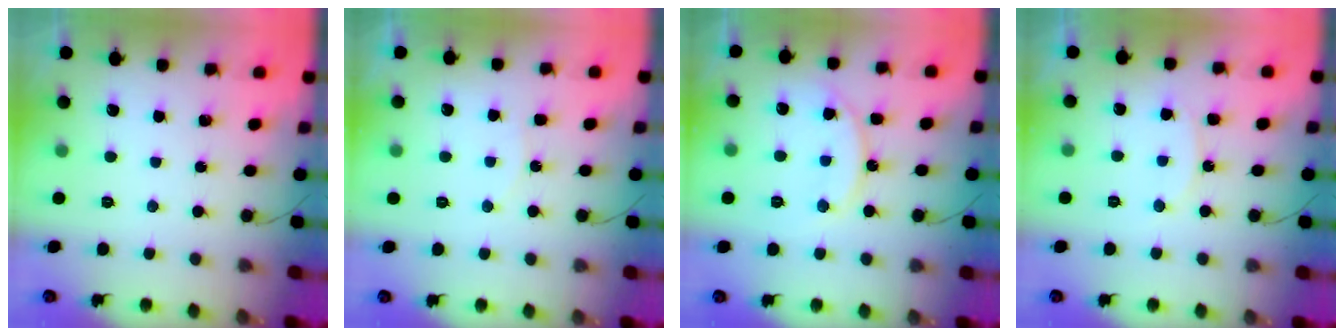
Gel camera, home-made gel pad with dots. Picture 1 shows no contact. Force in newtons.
{"total": 5.3, "press": 5.3, "slide": 0.5}
{"total": 15.0, "press": 15.0, "slide": 1.3}
{"total": 7.4, "press": 7.2, "slide": 1.7}